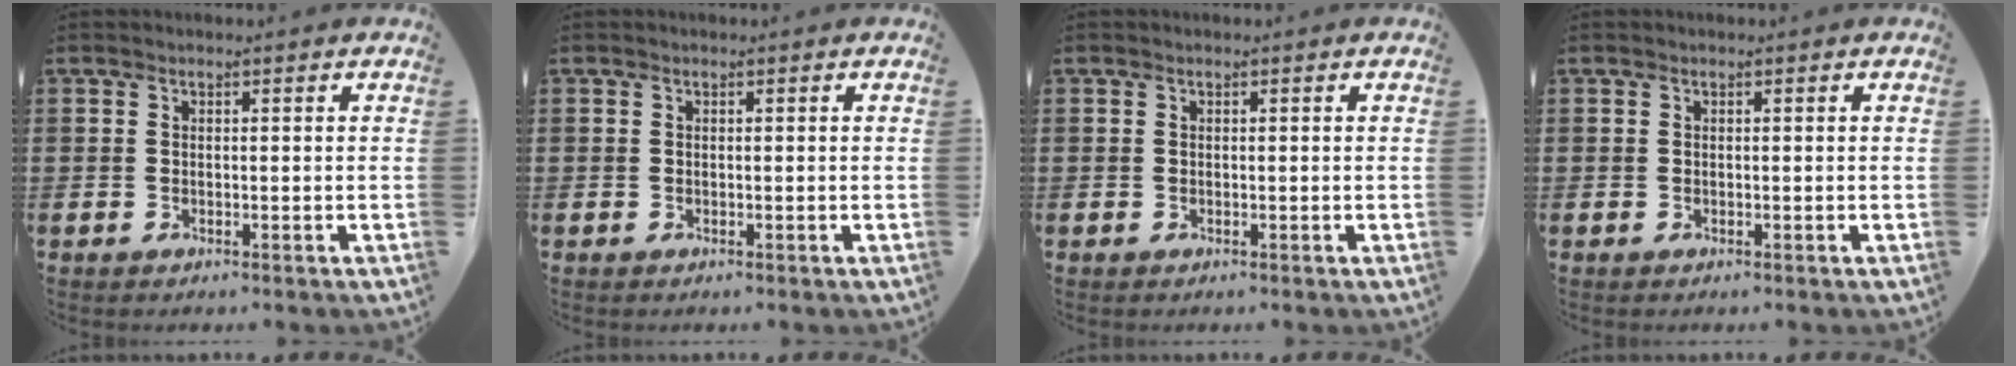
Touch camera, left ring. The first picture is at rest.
{"total": 0.0}
{"total": 0.0}
{"total": 0.0}